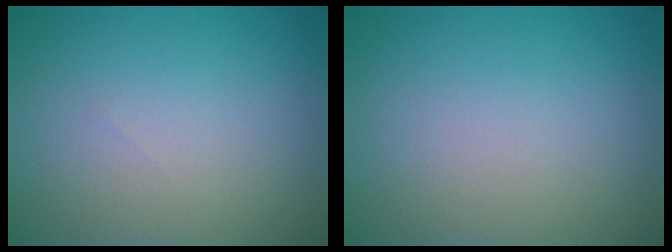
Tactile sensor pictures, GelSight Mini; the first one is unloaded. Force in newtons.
{"total": 0.0}